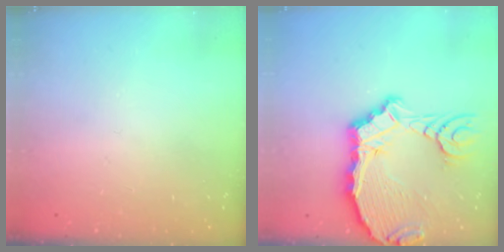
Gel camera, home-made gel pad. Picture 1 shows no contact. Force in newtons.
{"total": 13.6, "press": 13.6, "slide": 1.5}